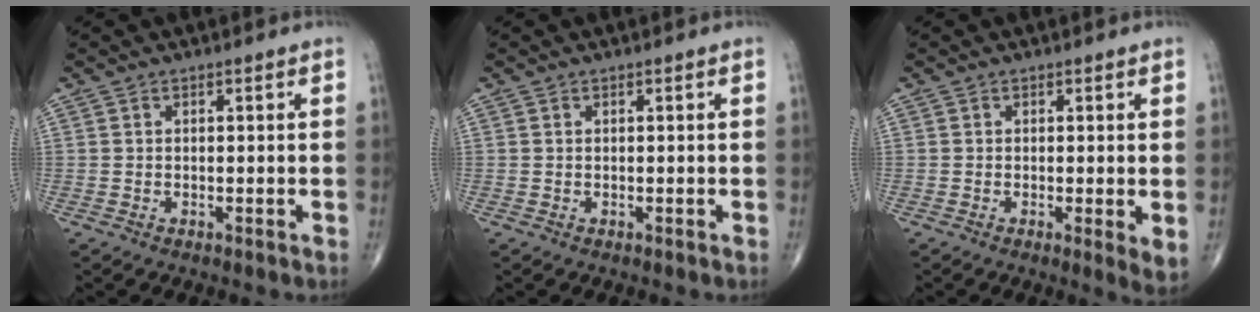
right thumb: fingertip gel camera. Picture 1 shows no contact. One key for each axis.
{"total": 0.0}
{"total": 3.3, "fx": -0.2, "fy": 0.7, "fz": 3.3, "tx": -0.053, "ty": -0.013, "tz": -0.007}